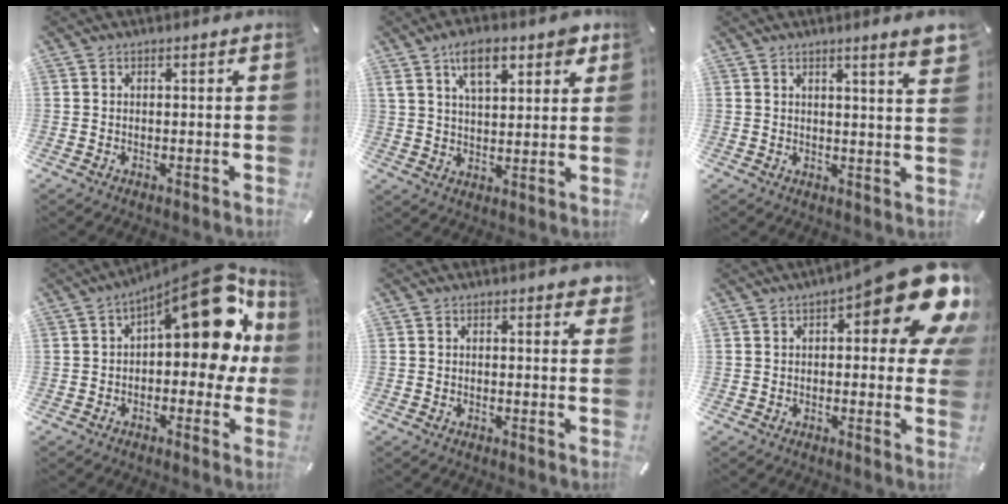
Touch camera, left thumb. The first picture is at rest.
{"total": 10.7, "force": [5.9, 5.2, 7.2], "torque": [-0.113, -0.012, 0.101]}
{"total": 6.1, "force": [3.8, 0.2, 4.8], "torque": [-0.075, -0.021, 0.060]}
{"total": 20.1, "force": [7.6, 9.5, 16.0], "torque": [-0.206, -0.059, 0.122]}
{"total": 1.8, "force": [1.4, 0.6, 0.9], "torque": [-0.005, -0.003, 0.022]}
{"total": 20.0, "force": [9.0, 7.0, 16.4], "torque": [-0.205, -0.061, 0.142]}